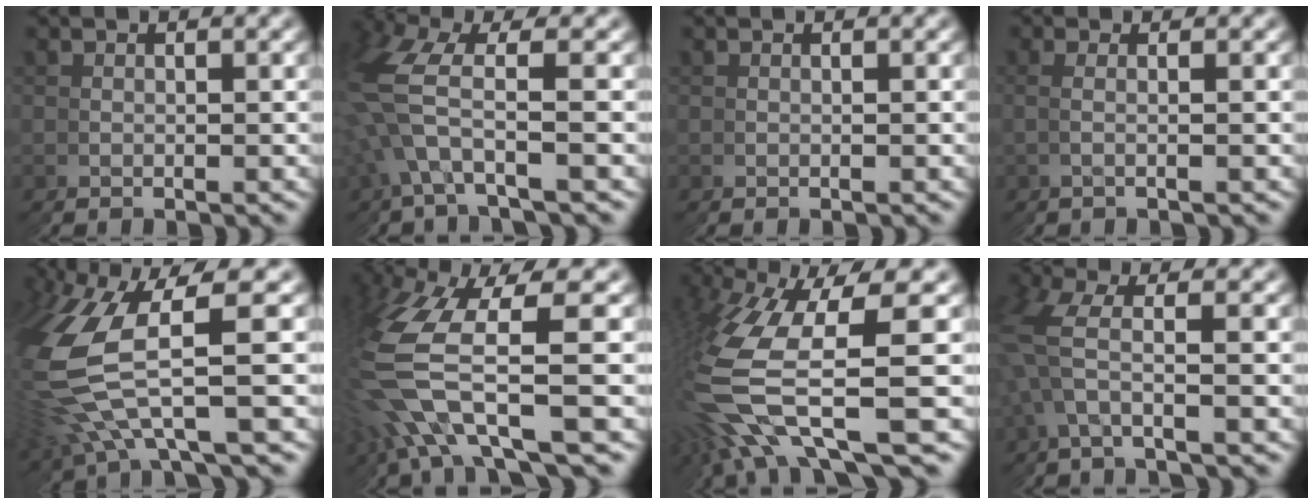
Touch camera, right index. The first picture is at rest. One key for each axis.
{"total": 3.1, "fx": 1.7, "fy": 1.5, "fz": 2.1, "tx": -0.084, "ty": 0.008, "tz": 0.032}
{"total": 0.0}
{"total": 1.7, "fx": 0.2, "fy": -1.6, "fz": 0.0, "tx": -0.003, "ty": 0.010, "tz": 0.000}
{"total": 7.2, "fx": 1.3, "fy": 4.4, "fz": 5.6, "tx": -0.160, "ty": 0.001, "tz": 0.024}
{"total": 5.3, "fx": 1.5, "fy": 2.3, "fz": 4.5, "tx": -0.139, "ty": 0.010, "tz": 0.021}
{"total": 6.5, "fx": 1.1, "fy": 2.6, "fz": 5.8, "tx": -0.171, "ty": 0.006, "tz": 0.022}
{"total": 2.7, "fx": 1.8, "fy": 1.4, "fz": 1.6, "tx": -0.065, "ty": 0.012, "tz": 0.031}